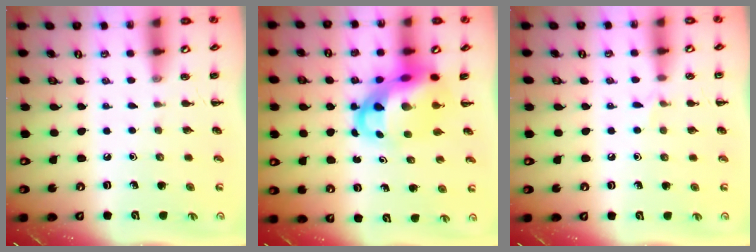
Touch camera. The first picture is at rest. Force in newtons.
{"total": 9.3, "press": 9.0, "slide": 2.4}
{"total": 3.8, "press": 3.6, "slide": 1.3}